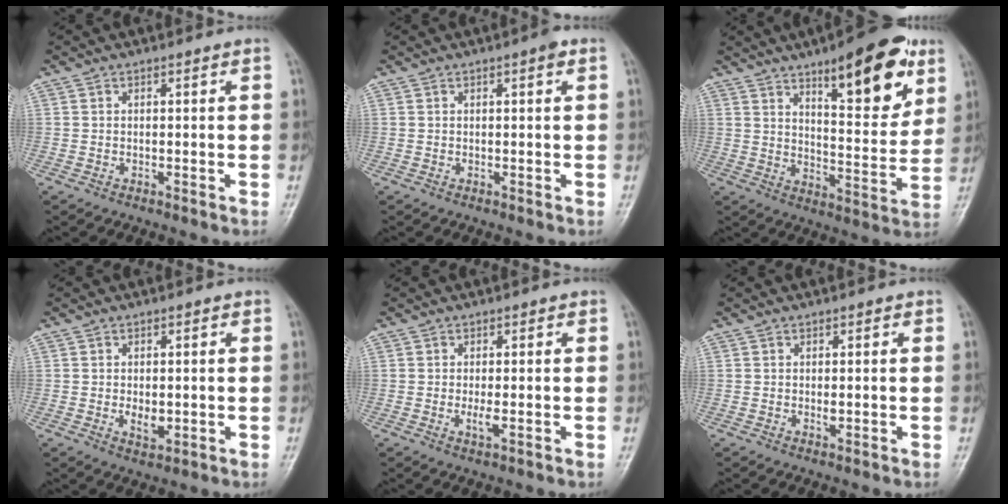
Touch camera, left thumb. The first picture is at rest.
{"total": 1.4, "force": [0.6, 0.3, 1.3], "torque": [-0.021, 0.001, 0.006]}
{"total": 17.9, "force": [10.0, 6.0, 13.6], "torque": [-0.153, -0.050, 0.148]}
{"total": 3.3, "force": [-0.3, 2.1, 2.6], "torque": [-0.034, -0.006, -0.002]}
{"total": 2.2, "force": [-0.2, 0.8, 2.0], "torque": [-0.040, -0.005, -0.006]}
{"total": 1.1, "force": [0.2, 0.7, 0.9], "torque": [-0.009, -0.001, 0.001]}